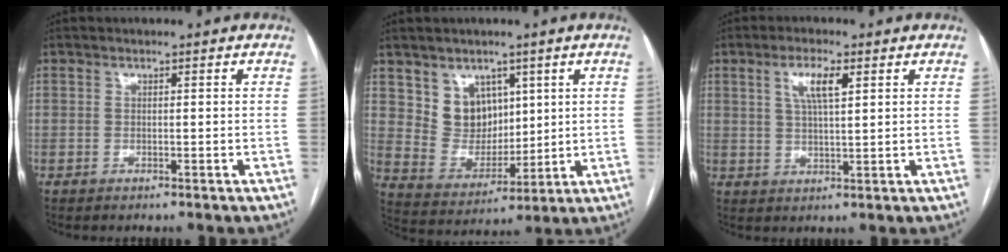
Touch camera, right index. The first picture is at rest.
{"total": 8.0, "force": [3.9, 6.2, 3.3], "torque": [-0.066, 0.013, 0.088]}
{"total": 5.1, "force": [2.2, 1.0, 4.5], "torque": [-0.088, 0.004, 0.041]}